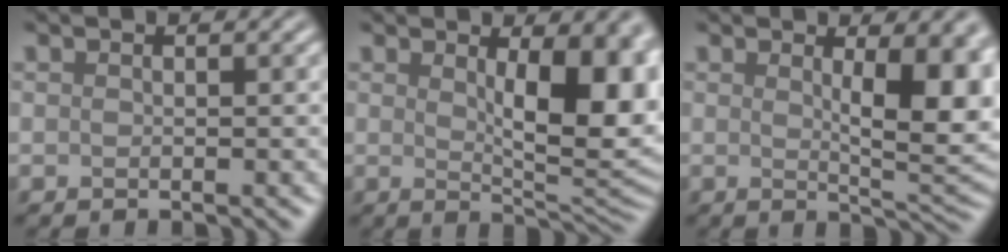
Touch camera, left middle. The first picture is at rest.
{"total": 8.5, "force": [1.7, 3.2, 7.7], "torque": [-0.100, -0.007, 0.034]}
{"total": 7.3, "force": [1.4, 2.2, 6.8], "torque": [-0.091, -0.010, 0.030]}